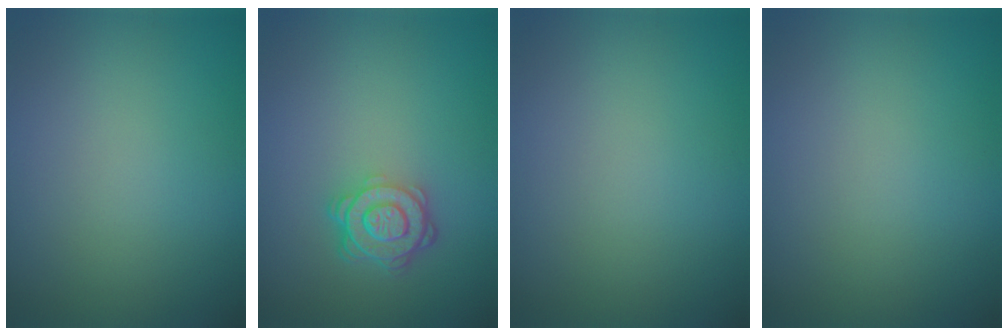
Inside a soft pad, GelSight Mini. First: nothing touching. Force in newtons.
{"total": 4.1, "press": 3.1, "slide": 2.6}
{"total": 0.0}
{"total": 0.0}